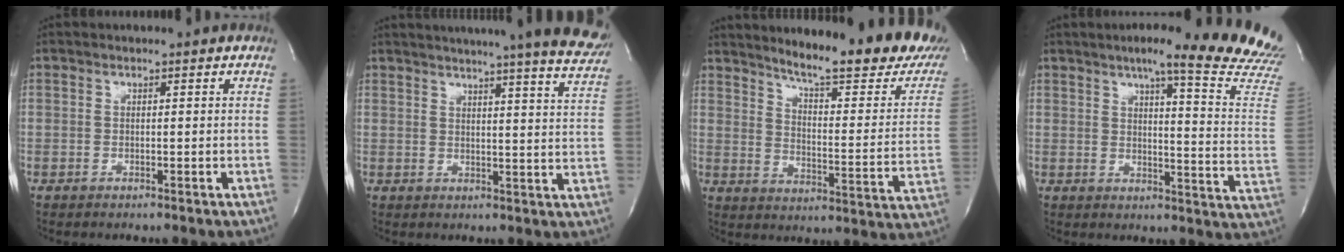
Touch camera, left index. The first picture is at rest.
{"total": 25.0, "force": [22.3, 0.7, 11.2], "torque": [-0.167, -0.057, 0.256]}
{"total": 22.6, "force": [18.9, 2.3, 12.2], "torque": [-0.174, -0.075, 0.237]}
{"total": 20.8, "force": [18.2, -0.3, 10.2], "torque": [-0.128, -0.086, 0.203]}